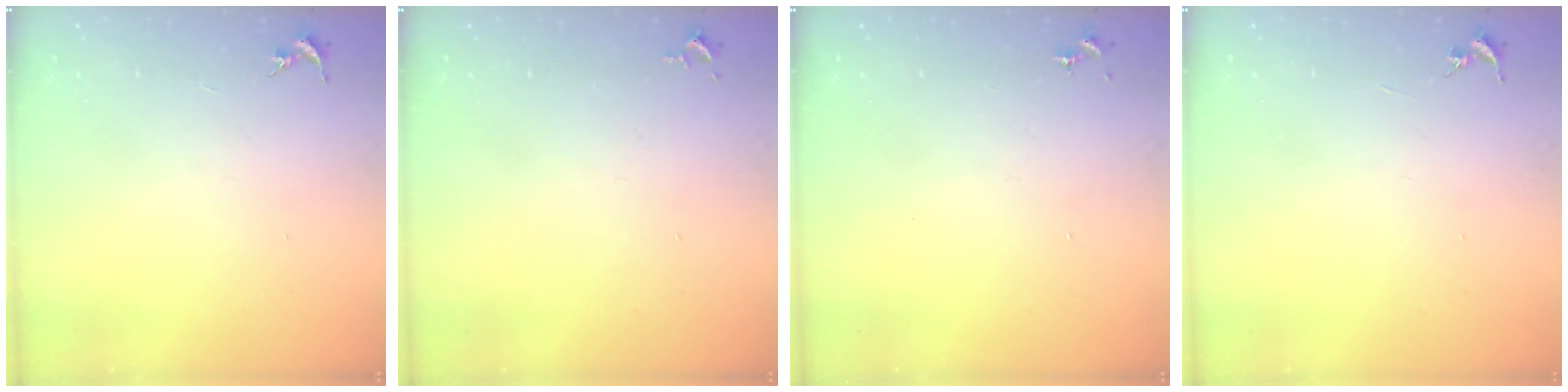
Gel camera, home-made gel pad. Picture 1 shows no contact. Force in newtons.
{"total": 2.6, "press": 2.6, "slide": 0.4}
{"total": 0.0}
{"total": 0.0}